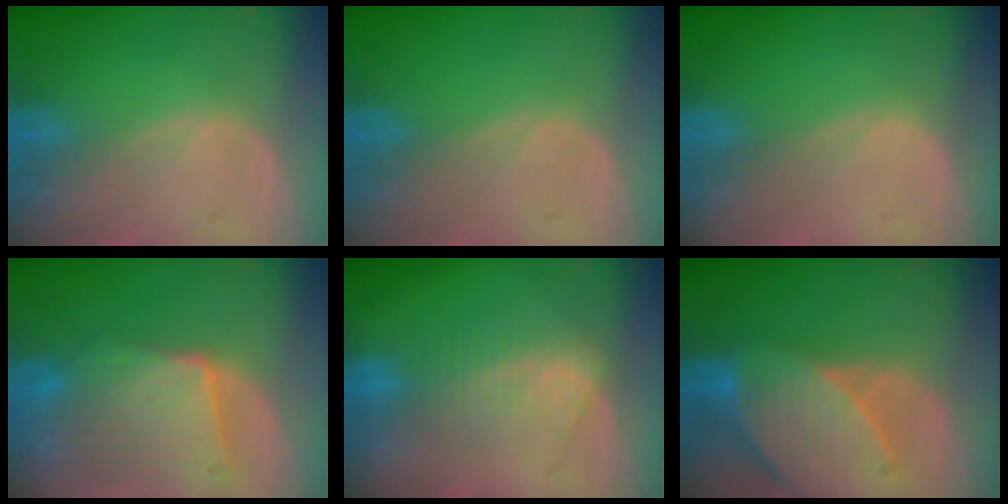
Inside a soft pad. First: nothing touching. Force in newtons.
{"total": 0.0}
{"total": 0.0}
{"total": 9.3, "press": 8.6, "slide": 3.4}
{"total": 7.4, "press": 6.3, "slide": 3.8}
{"total": 10.1, "press": 8.9, "slide": 4.8}